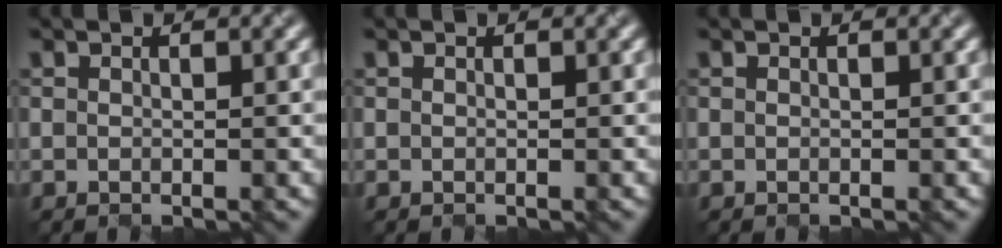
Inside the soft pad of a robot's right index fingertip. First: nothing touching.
{"total": 0.0}
{"total": 0.0}